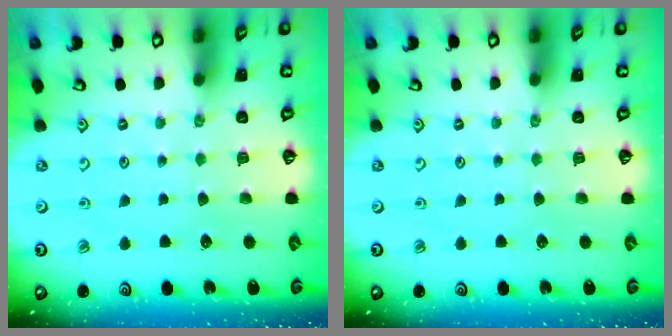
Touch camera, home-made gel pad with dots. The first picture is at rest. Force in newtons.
{"total": 0.0}